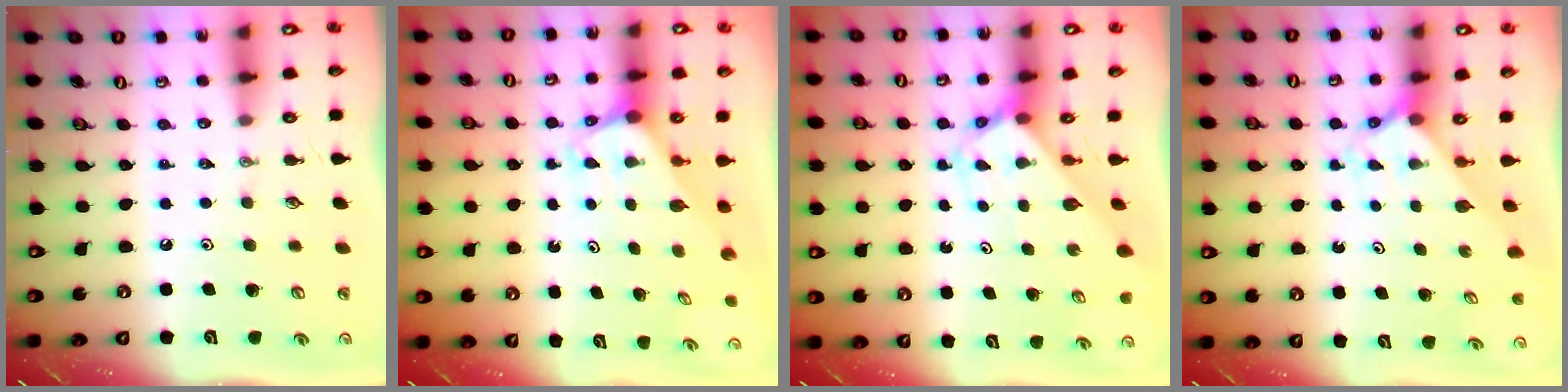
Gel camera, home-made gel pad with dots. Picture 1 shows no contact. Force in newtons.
{"total": 2.0, "press": 2.0, "slide": 0.1}
{"total": 2.8, "press": 2.8, "slide": 0.2}
{"total": 2.1, "press": 2.1, "slide": 0.1}